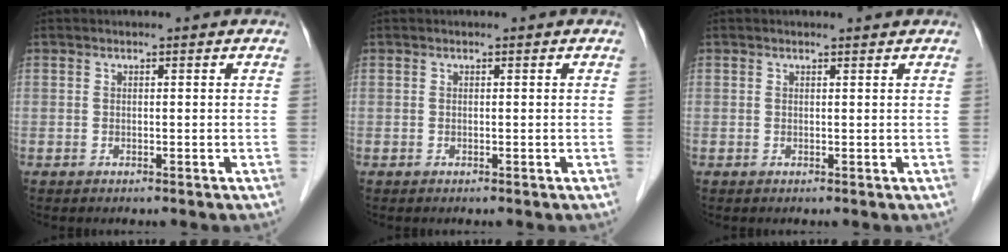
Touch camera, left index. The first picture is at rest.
{"total": 0.0}
{"total": 1.7, "force": [1.6, 0.0, 0.4], "torque": [-0.009, 0.005, 0.021]}